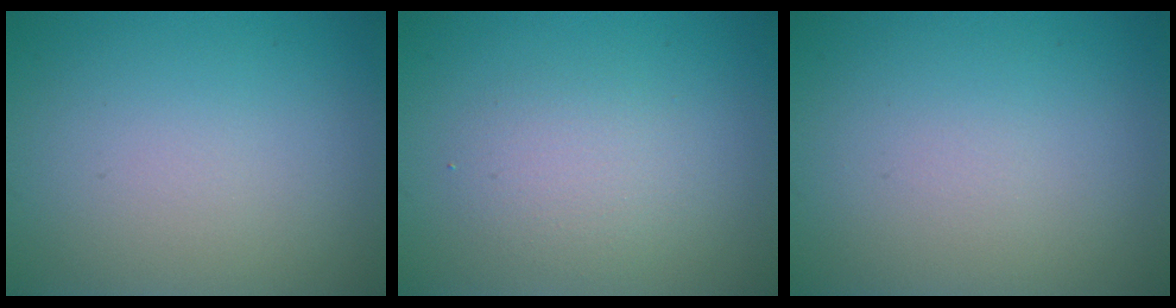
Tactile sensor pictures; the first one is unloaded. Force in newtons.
{"total": 2.3, "press": 2.3, "slide": 0.2}
{"total": 0.0}